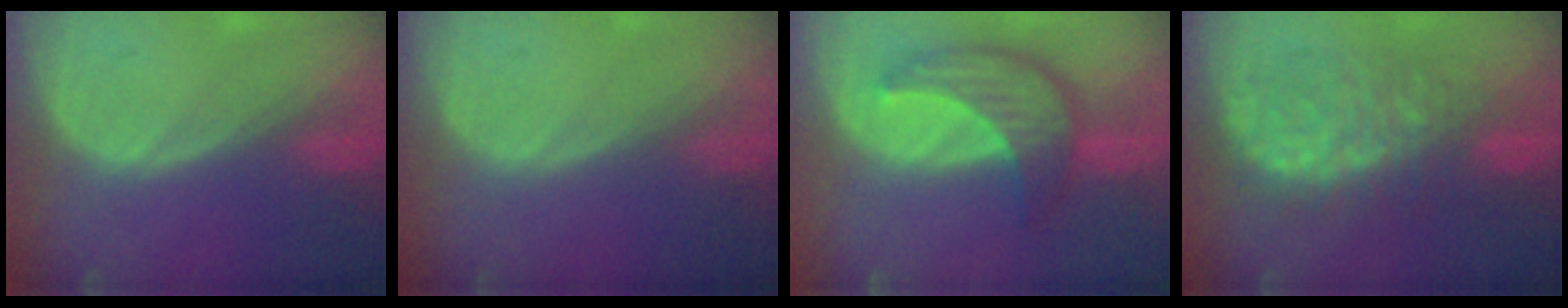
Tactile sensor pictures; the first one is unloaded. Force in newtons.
{"total": 0.0}
{"total": 7.9, "press": 7.4, "slide": 2.7}
{"total": 9.1, "press": 9.1, "slide": 0.6}